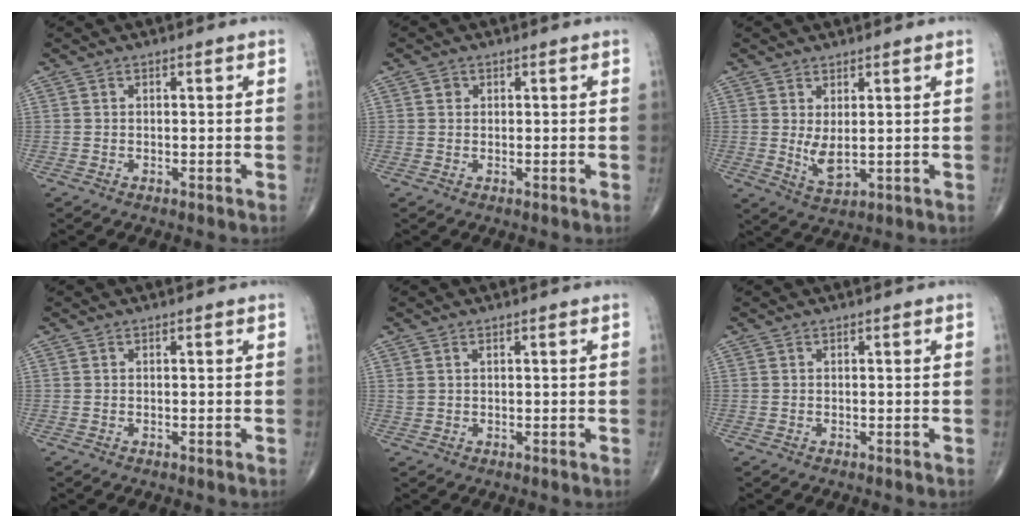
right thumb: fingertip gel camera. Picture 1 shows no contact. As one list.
[{"total": 1.5, "force": [0.6, 1.2, 0.7], "torque": [-0.006, 0.000, 0.007]}, {"total": 4.6, "force": [0.6, 1.9, 4.1], "torque": [-0.072, -0.017, 0.022]}, {"total": 0.0}, {"total": 1.1, "force": [0.6, 0.5, 0.7], "torque": [-0.016, 0.006, 0.017]}, {"total": 0.0}]